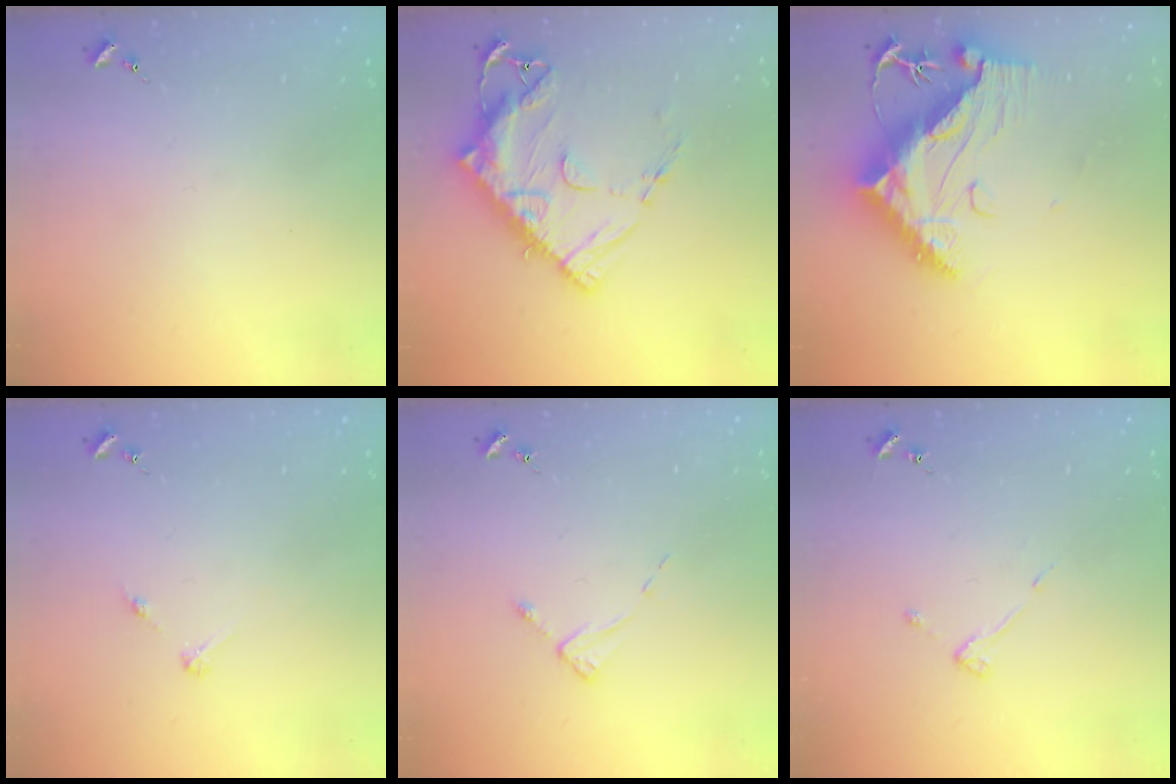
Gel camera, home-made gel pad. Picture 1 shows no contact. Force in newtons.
{"total": 16.9, "press": 16.8, "slide": 1.6}
{"total": 16.5, "press": 16.4, "slide": 1.3}
{"total": 2.7, "press": 2.7, "slide": 0.3}
{"total": 2.6, "press": 2.6, "slide": 0.4}
{"total": 4.3, "press": 4.3, "slide": 0.4}